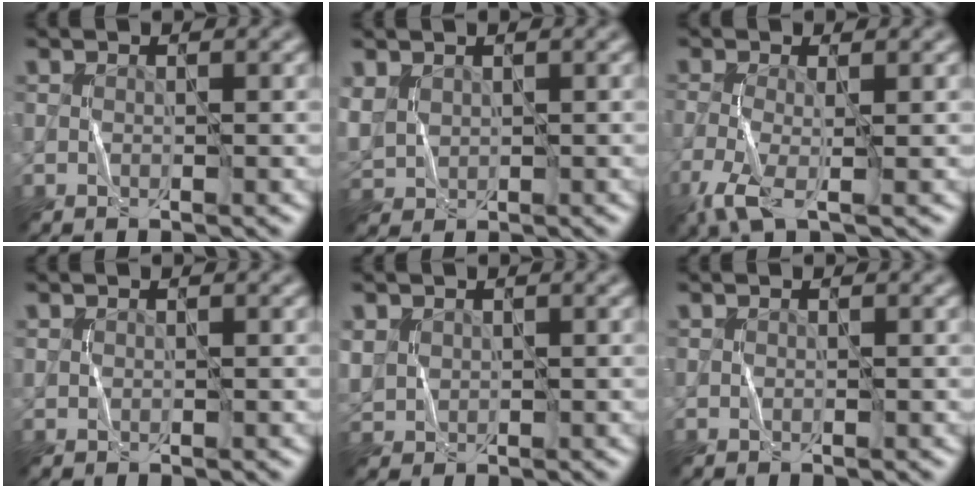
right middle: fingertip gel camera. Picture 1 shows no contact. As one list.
[{"total": 2.5, "force": [1.2, 1.8, 1.2], "torque": [-0.037, 0.001, 0.029]}, {"total": 3.8, "force": [-1.8, 0.9, 3.2], "torque": [-0.080, -0.009, -0.044]}, {"total": 0.5, "force": [0.4, 0.3, 0.1], "torque": [-0.004, 0.001, 0.013]}, {"total": 2.0, "force": [0.9, 1.7, 0.7], "torque": [-0.024, 0.001, 0.023]}, {"total": 0.0}]